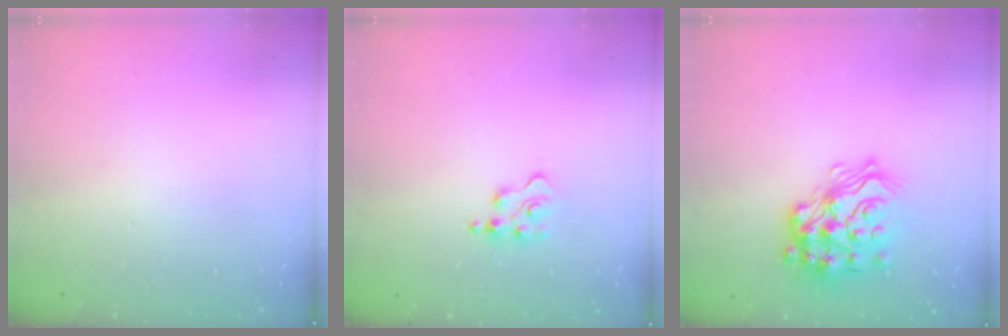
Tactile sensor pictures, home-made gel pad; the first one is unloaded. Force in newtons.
{"total": 3.4, "press": 3.4, "slide": 0.3}
{"total": 20.5, "press": 20.5, "slide": 1.1}